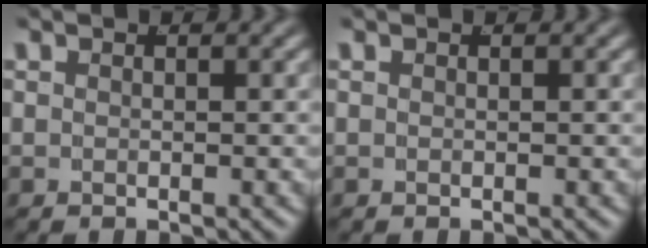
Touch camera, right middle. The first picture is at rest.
{"total": 0.0}